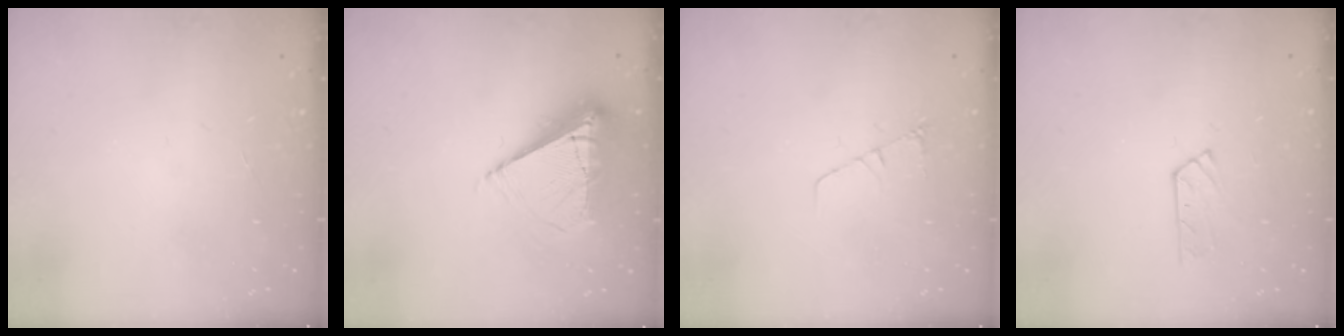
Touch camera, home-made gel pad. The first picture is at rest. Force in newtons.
{"total": 9.6, "press": 9.6, "slide": 1.0}
{"total": 3.6, "press": 3.6, "slide": 0.4}
{"total": 3.6, "press": 3.6, "slide": 0.5}